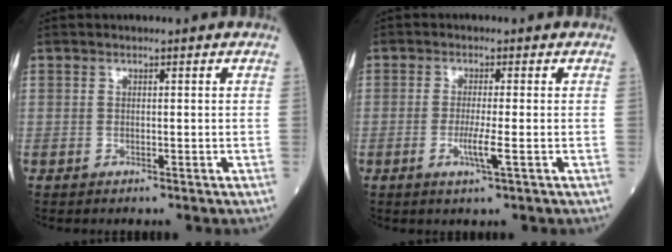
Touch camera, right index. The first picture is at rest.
{"total": 3.3, "force": [-0.9, -0.3, 3.2], "torque": [-0.060, -0.007, -0.018]}